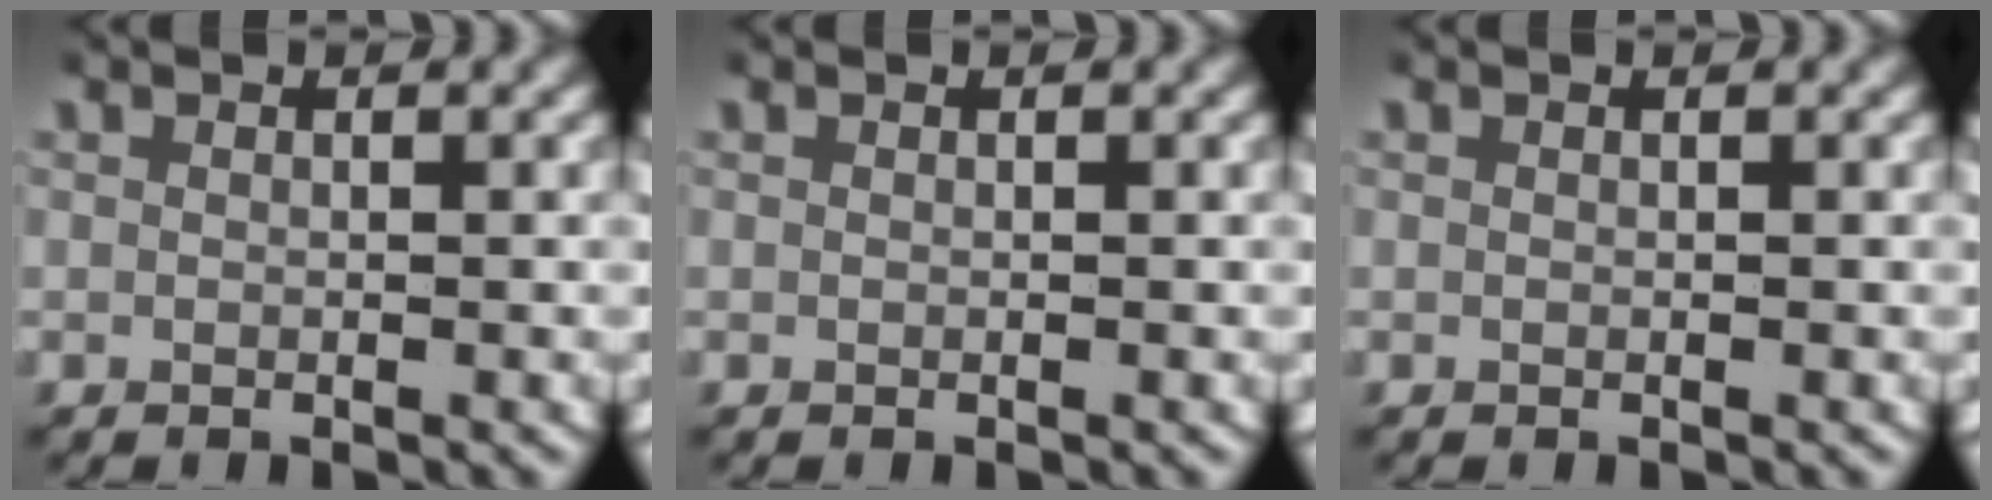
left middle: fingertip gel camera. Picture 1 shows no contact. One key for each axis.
{"total": 0.0}
{"total": 0.0}